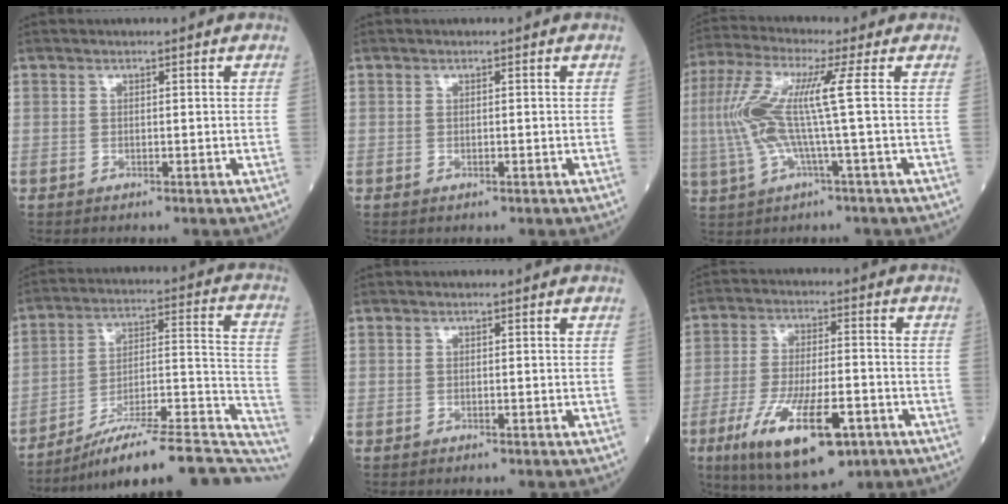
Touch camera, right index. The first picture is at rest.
{"total": 0.0}
{"total": 10.6, "force": [0.5, -0.4, 10.6], "torque": [-0.237, 0.015, 0.002]}
{"total": 25.1, "force": [-21.7, 2.5, 12.3], "torque": [-0.107, 0.023, -0.318]}
{"total": 0.0}
{"total": 15.1, "force": [-7.2, 4.5, 12.6], "torque": [-0.237, -0.019, -0.110]}